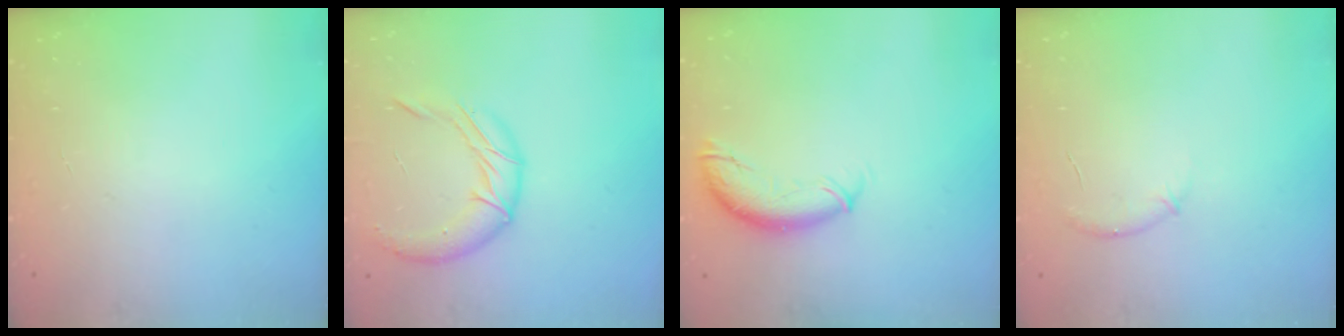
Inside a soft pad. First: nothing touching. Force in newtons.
{"total": 11.6, "press": 11.6, "slide": 1.3}
{"total": 9.6, "press": 9.6, "slide": 0.5}
{"total": 6.4, "press": 6.2, "slide": 1.7}